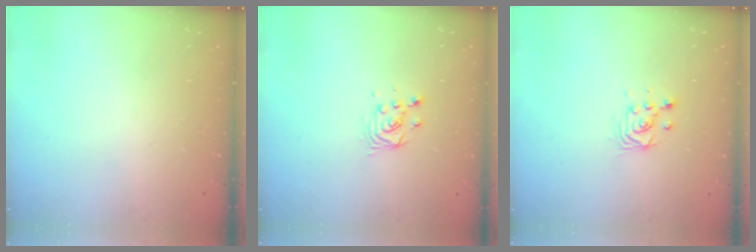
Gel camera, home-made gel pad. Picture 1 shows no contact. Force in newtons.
{"total": 3.9, "press": 3.9, "slide": 0.3}
{"total": 3.4, "press": 3.4, "slide": 0.2}